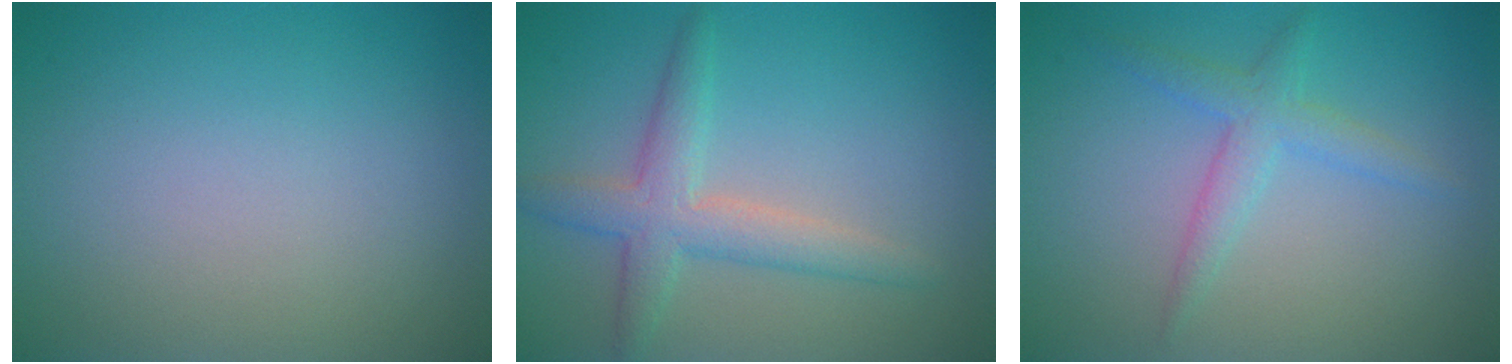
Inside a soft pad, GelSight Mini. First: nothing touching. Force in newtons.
{"total": 3.7, "press": 3.7, "slide": 0.2}
{"total": 2.4, "press": 2.4, "slide": 0.1}